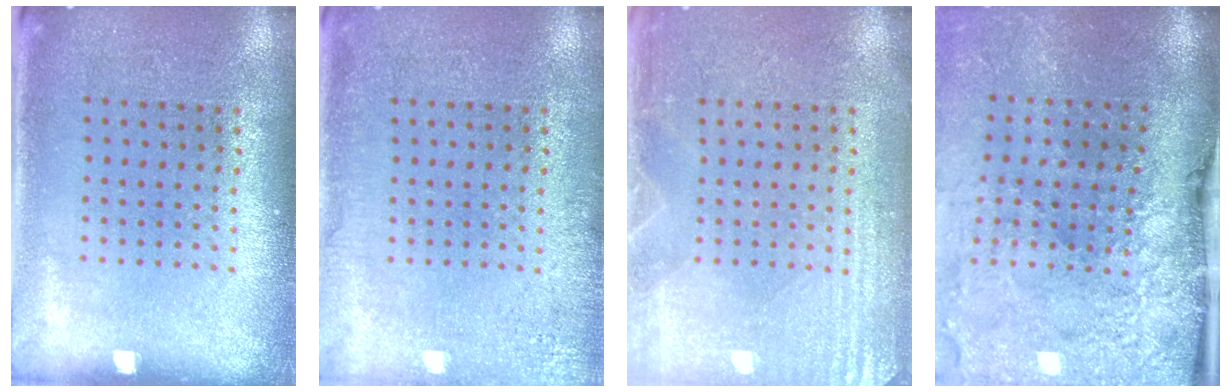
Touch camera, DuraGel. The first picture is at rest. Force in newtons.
{"total": 2.5, "press": 2.4, "slide": 0.5}
{"total": 3.4, "press": 3.4, "slide": 0.5}
{"total": 5.0, "press": 3.8, "slide": 3.3}